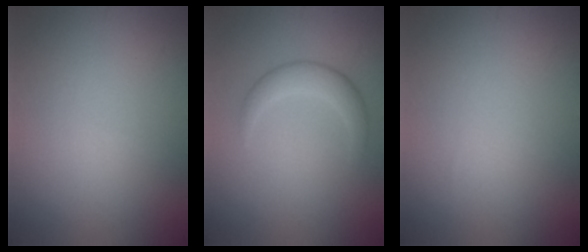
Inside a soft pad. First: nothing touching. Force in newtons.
{"total": 2.4, "press": 2.4, "slide": 0.1}
{"total": 0.0}